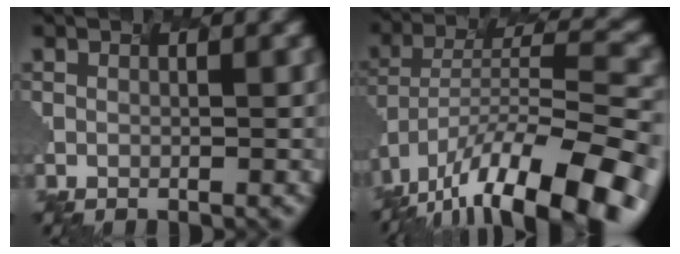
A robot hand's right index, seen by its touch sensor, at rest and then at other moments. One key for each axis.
{"total": 14.7, "fx": -11.2, "fy": 3.6, "fz": 8.9, "tx": -0.200, "ty": -0.002, "tz": -0.160}